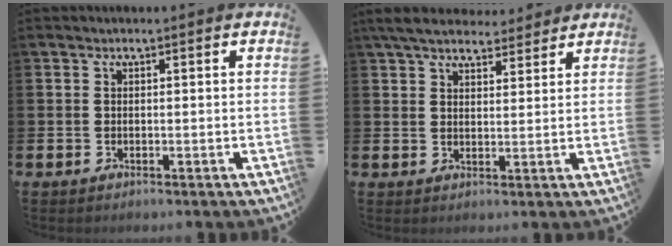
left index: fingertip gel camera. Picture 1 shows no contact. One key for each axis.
{"total": 6.0, "fx": 5.5, "fy": 1.6, "fz": 1.8, "tx": -0.044, "ty": -0.020, "tz": 0.100}